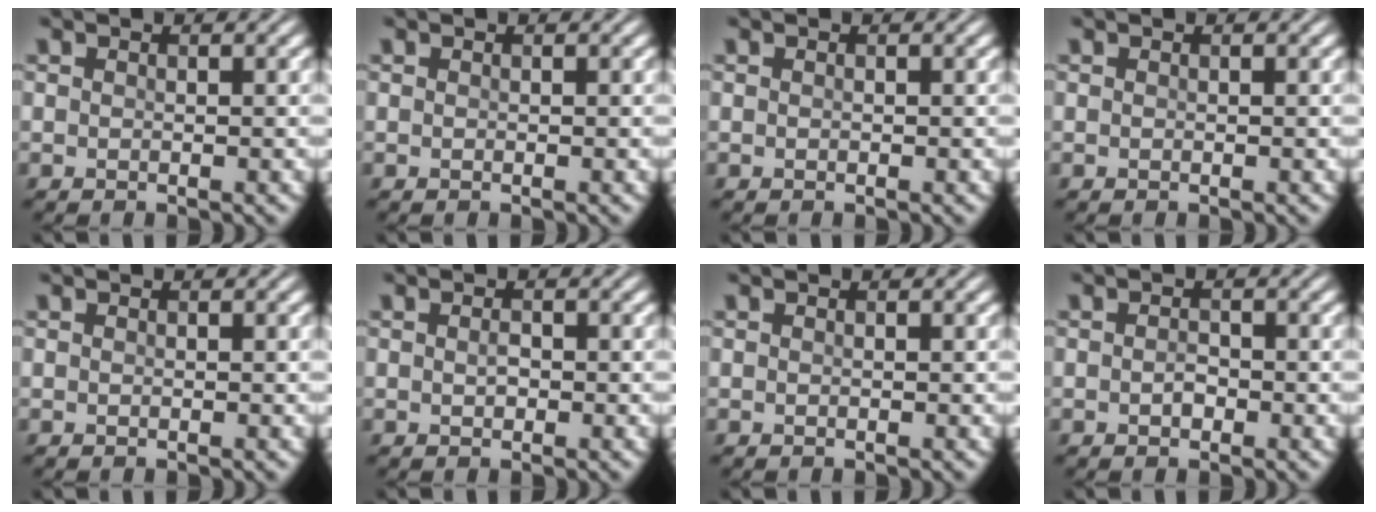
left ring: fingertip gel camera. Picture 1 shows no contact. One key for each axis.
{"total": 0.0}
{"total": 0.0}
{"total": 0.0}
{"total": 0.0}
{"total": 0.9, "fx": 0.0, "fy": 0.5, "fz": 0.7, "tx": -0.014, "ty": 0.000, "tz": 0.000}
{"total": 0.0}
{"total": 1.0, "fx": -0.3, "fy": 0.7, "fz": 0.7, "tx": -0.015, "ty": 0.000, "tz": -0.006}